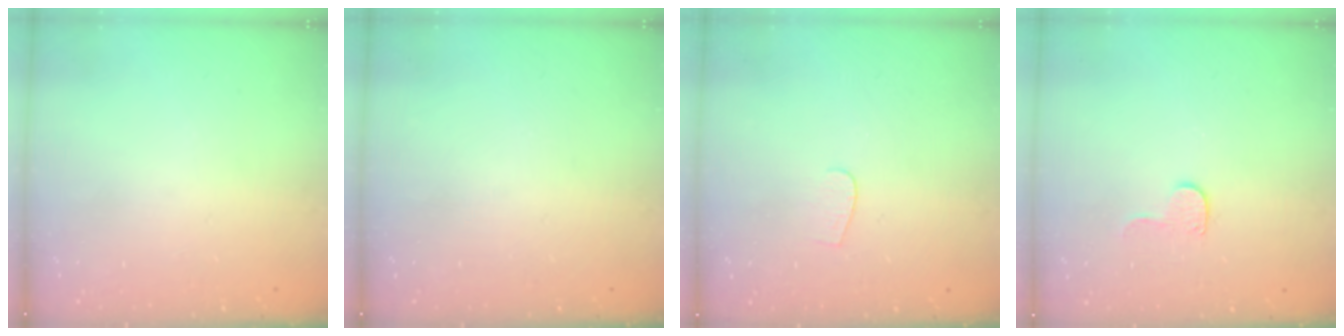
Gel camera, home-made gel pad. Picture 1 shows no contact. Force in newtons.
{"total": 0.0}
{"total": 4.0, "press": 4.0, "slide": 0.4}
{"total": 5.5, "press": 5.5, "slide": 0.5}